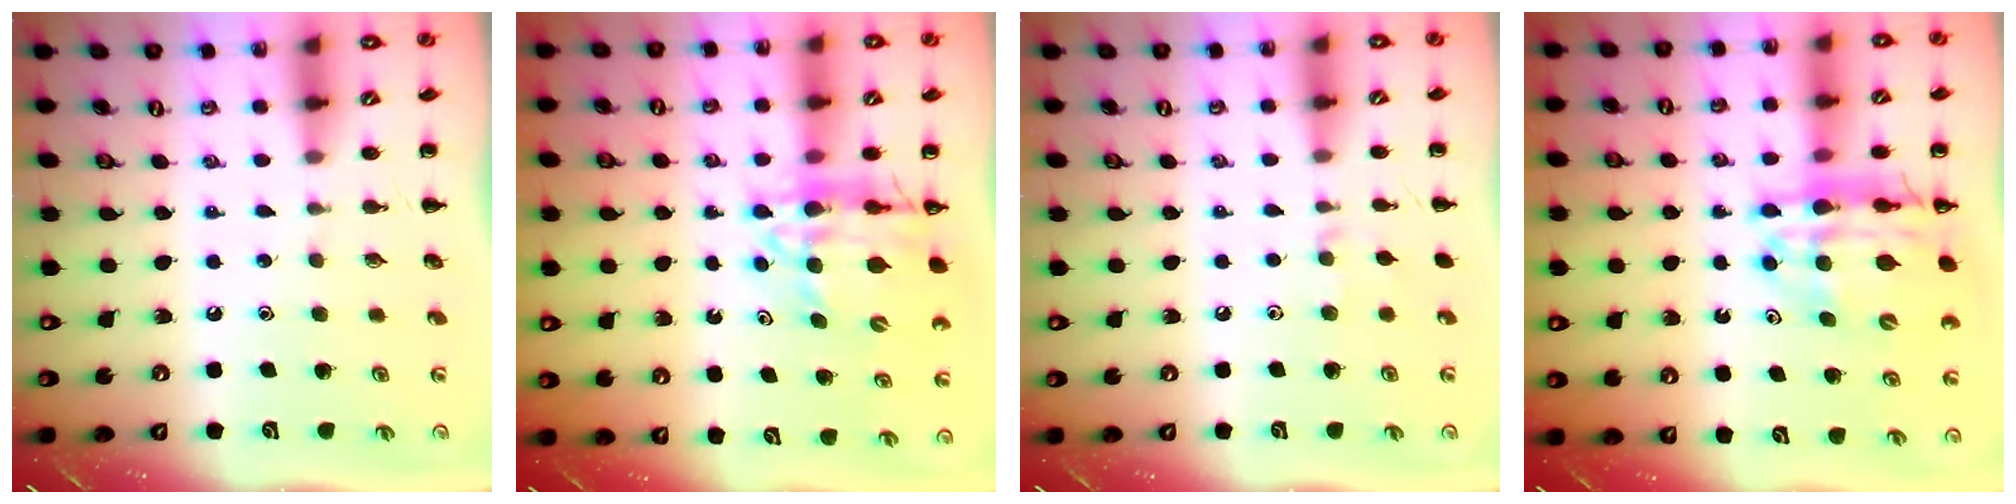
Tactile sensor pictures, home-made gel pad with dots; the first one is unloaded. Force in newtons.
{"total": 13.7, "press": 13.2, "slide": 3.8}
{"total": 2.9, "press": 2.7, "slide": 1.1}
{"total": 16.5, "press": 16.0, "slide": 4.0}